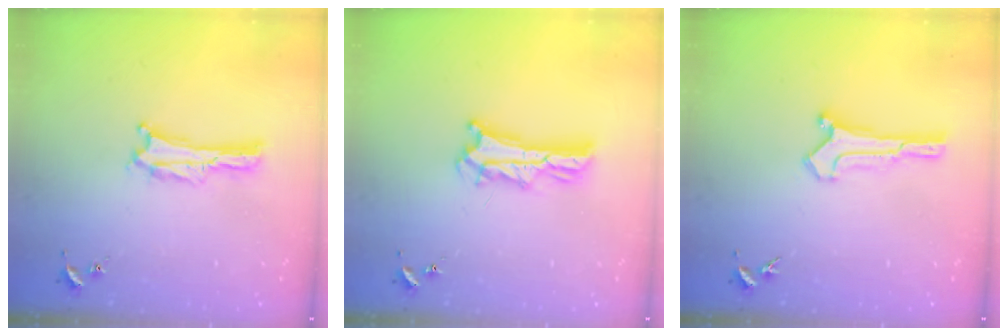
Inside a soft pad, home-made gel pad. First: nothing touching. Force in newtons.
{"total": 5.2, "press": 5.2, "slide": 0.5}
{"total": 0.6, "press": 0.6, "slide": 0.0}